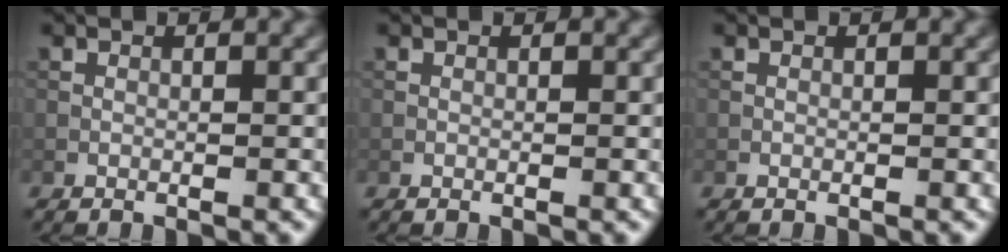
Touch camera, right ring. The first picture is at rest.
{"total": 0.0}
{"total": 0.0}